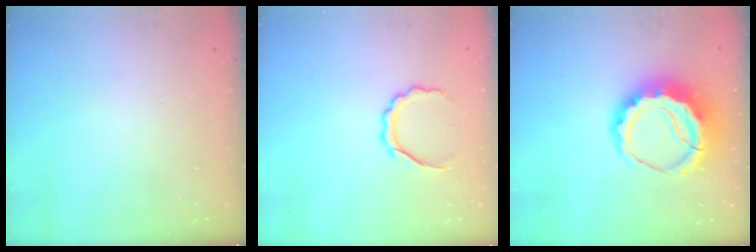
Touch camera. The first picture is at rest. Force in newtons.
{"total": 6.5, "press": 6.4, "slide": 0.5}
{"total": 10.2, "press": 10.1, "slide": 1.7}